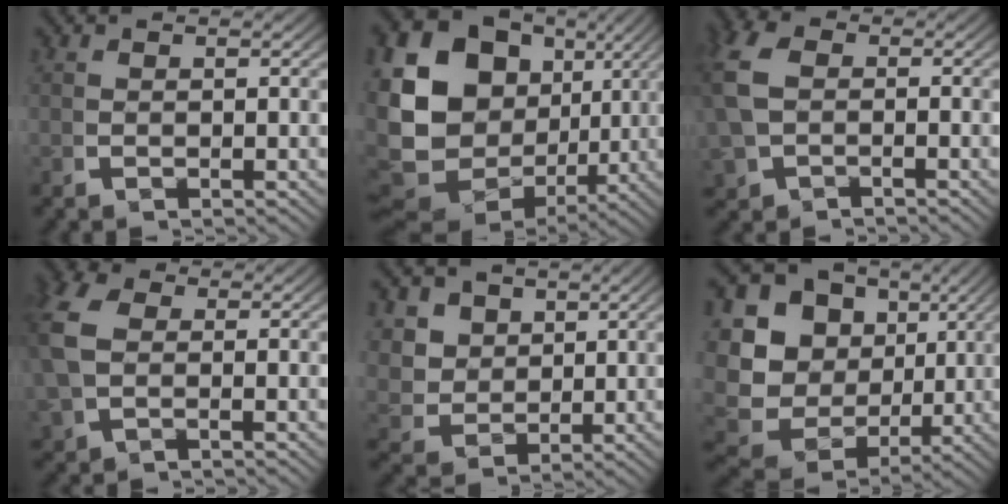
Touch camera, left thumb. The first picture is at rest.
{"total": 17.5, "force": [0.9, 13.5, 11.1], "torque": [-0.238, -0.037, 0.030]}
{"total": 4.3, "force": [-0.3, 3.3, 2.7], "torque": [-0.080, -0.011, 0.005]}
{"total": 5.0, "force": [0.5, 3.6, 3.4], "torque": [-0.101, -0.004, 0.014]}
{"total": 6.2, "force": [1.8, 5.1, 3.2], "torque": [-0.082, -0.032, 0.044]}
{"total": 14.7, "force": [0.9, 12.4, 7.8], "torque": [-0.189, -0.039, 0.018]}